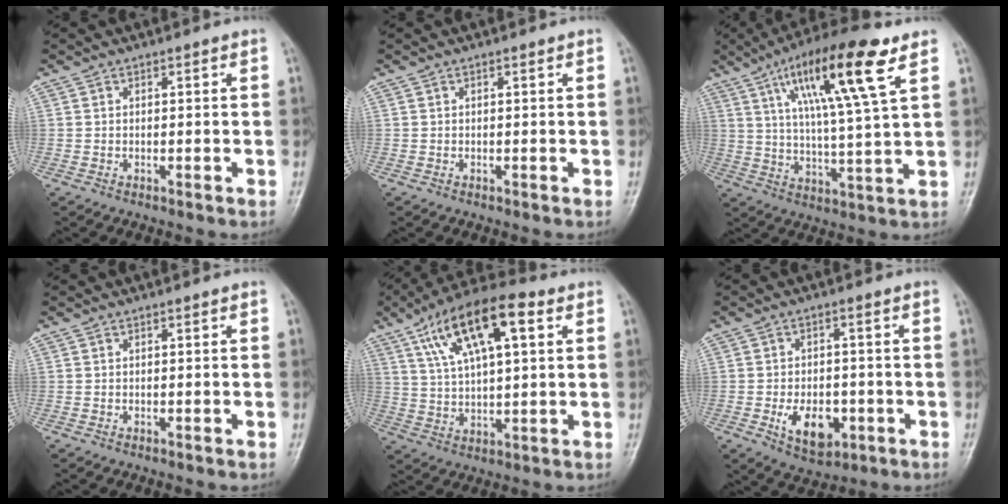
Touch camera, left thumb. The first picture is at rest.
{"total": 0.0}
{"total": 17.6, "force": [8.1, 2.6, 15.4], "torque": [-0.264, -0.019, 0.137]}
{"total": 0.0}
{"total": 16.0, "force": [6.7, 6.1, 13.1], "torque": [-0.218, 0.007, 0.113]}
{"total": 8.4, "force": [-2.6, 5.3, 5.9], "torque": [-0.075, 0.005, -0.032]}